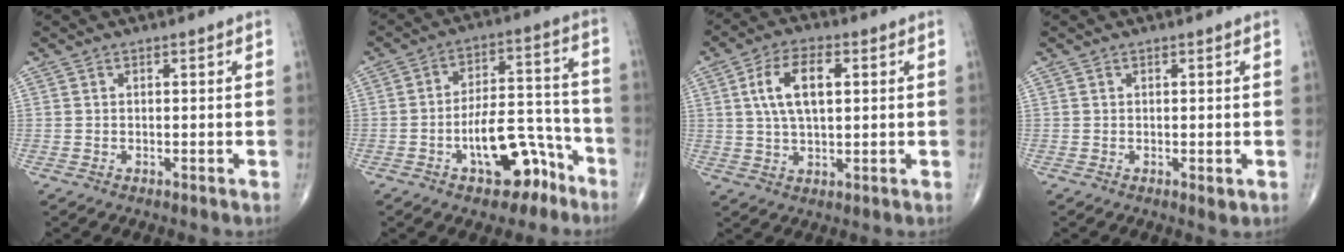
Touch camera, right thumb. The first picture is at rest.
{"total": 12.8, "force": [-6.7, 6.2, 8.9], "torque": [-0.113, 0.067, -0.097]}
{"total": 9.6, "force": [2.4, 4.7, 8.1], "torque": [-0.145, 0.006, 0.042]}
{"total": 1.0, "force": [0.0, 0.5, 0.9], "torque": [-0.011, -0.005, 0.000]}